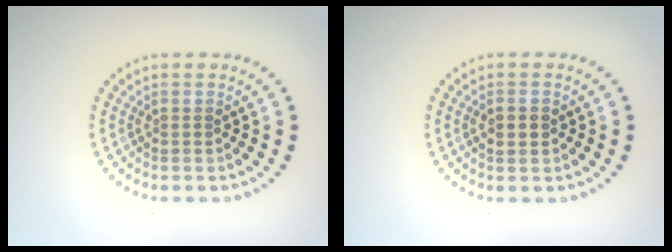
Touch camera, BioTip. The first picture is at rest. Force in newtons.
{"total": 2.0, "press": 2.0, "slide": 0.2}